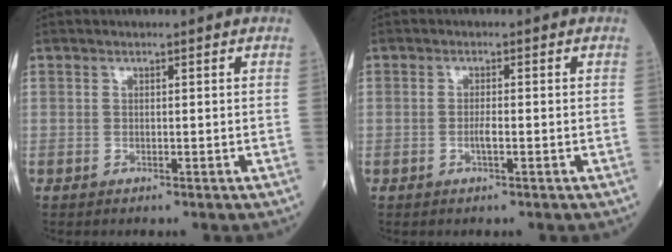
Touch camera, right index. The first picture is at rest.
{"total": 1.6, "force": [-0.5, 0.2, 1.5], "torque": [-0.032, -0.001, -0.009]}